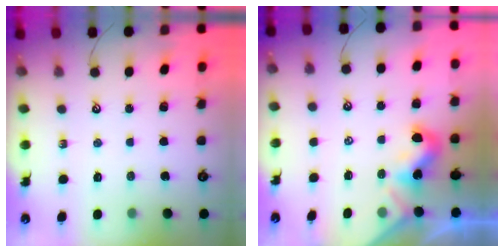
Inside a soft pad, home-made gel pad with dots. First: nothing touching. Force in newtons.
{"total": 1.8, "press": 1.8, "slide": 0.5}